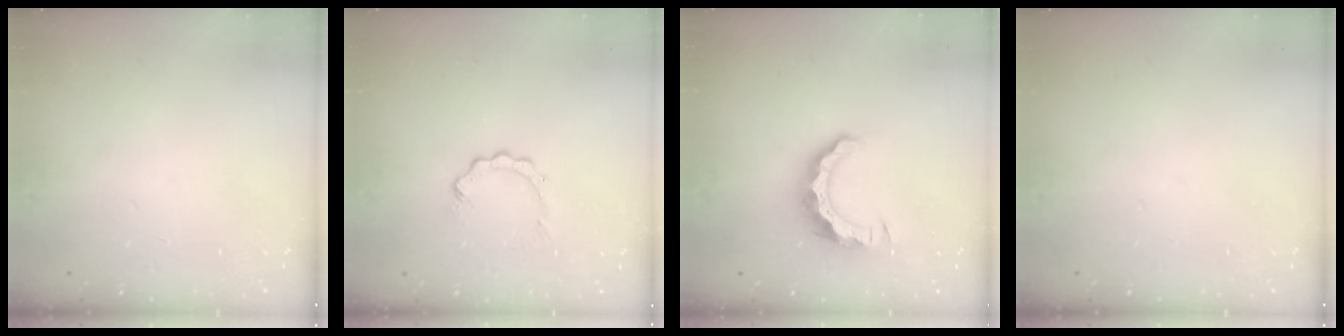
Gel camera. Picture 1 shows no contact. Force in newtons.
{"total": 2.4, "press": 2.4, "slide": 0.3}
{"total": 8.9, "press": 8.9, "slide": 0.9}
{"total": 0.0}